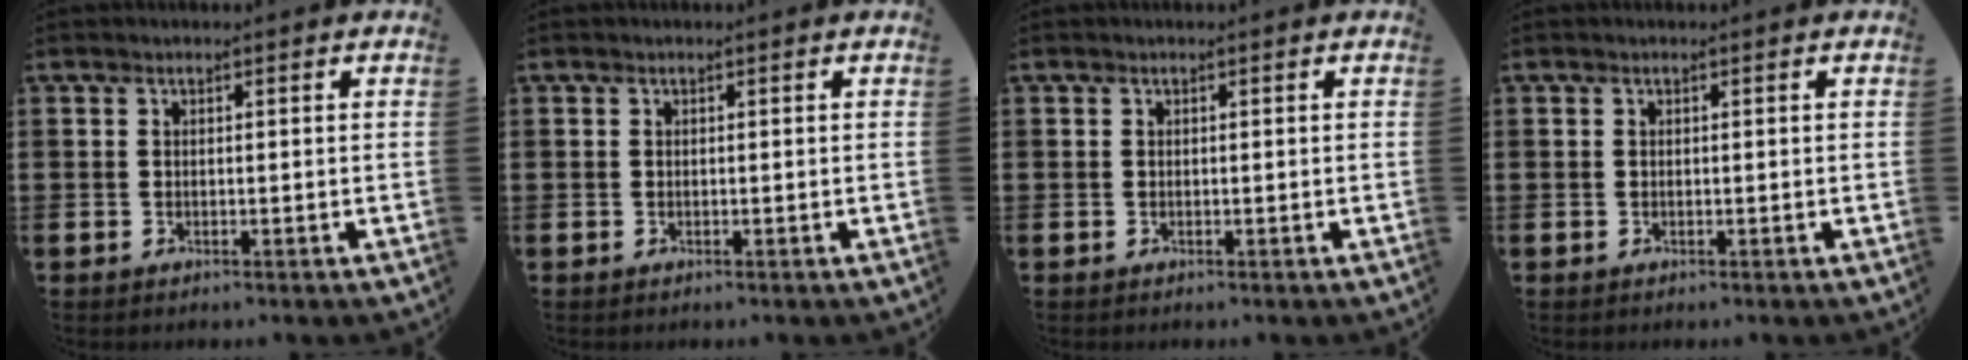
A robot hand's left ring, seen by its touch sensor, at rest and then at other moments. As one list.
[{"total": 0.0}, {"total": 0.0}, {"total": 0.0}]